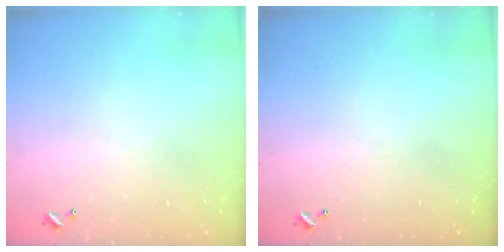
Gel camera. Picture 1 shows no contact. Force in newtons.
{"total": 0.0}